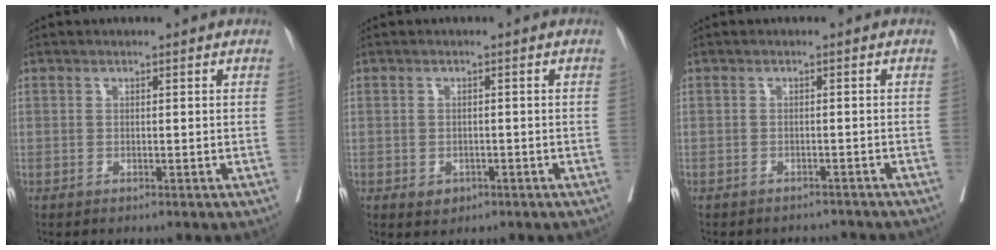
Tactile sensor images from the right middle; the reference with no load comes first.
{"total": 2.0, "force": [-0.9, 1.5, 0.9], "torque": [-0.011, 0.001, -0.005]}
{"total": 3.1, "force": [-3.0, 0.7, -0.4], "torque": [0.008, -0.005, -0.042]}